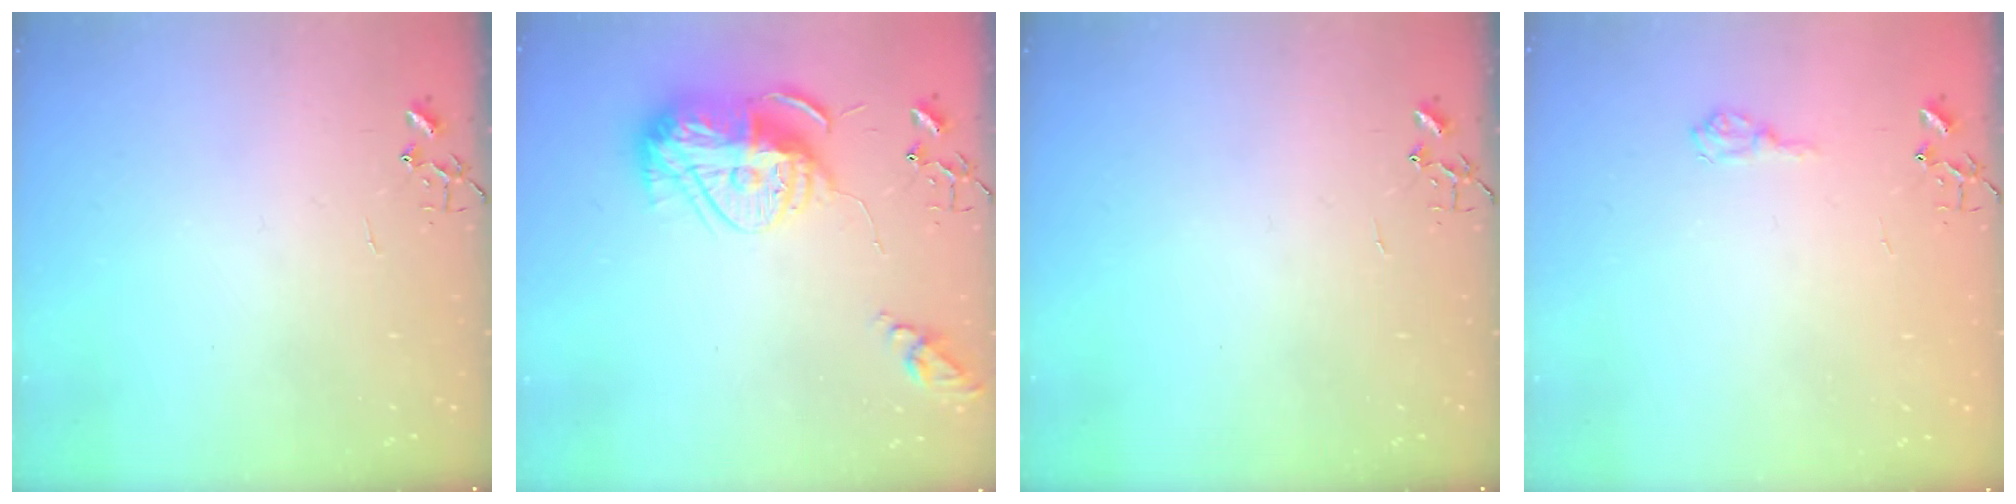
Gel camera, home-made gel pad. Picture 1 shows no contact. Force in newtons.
{"total": 14.4, "press": 14.3, "slide": 1.4}
{"total": 0.0}
{"total": 8.4, "press": 8.4, "slide": 0.8}